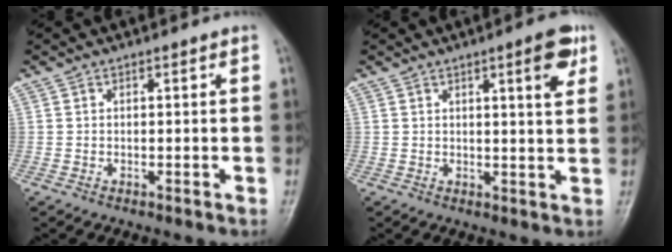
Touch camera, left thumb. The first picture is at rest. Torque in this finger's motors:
{"motor_torque": [-0.14, 0.11, 0.42, 0.07, 0.12]}